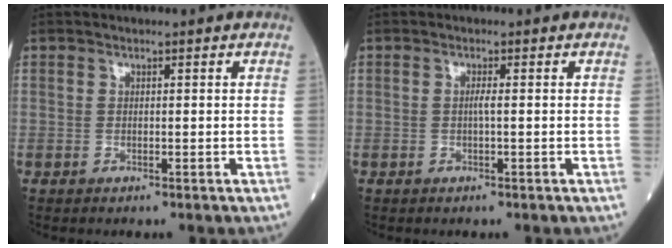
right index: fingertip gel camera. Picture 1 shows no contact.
{"total": 1.1, "force": [0.0, -0.1, 1.1], "torque": [-0.022, -0.001, -0.002]}